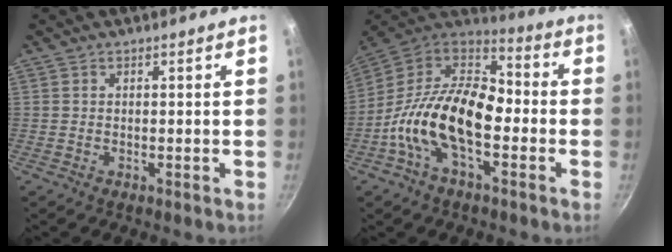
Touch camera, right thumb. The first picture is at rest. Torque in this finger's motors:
{"motor_torque": [2.30, 2.71, 2.27, -0.50, 0.47]}